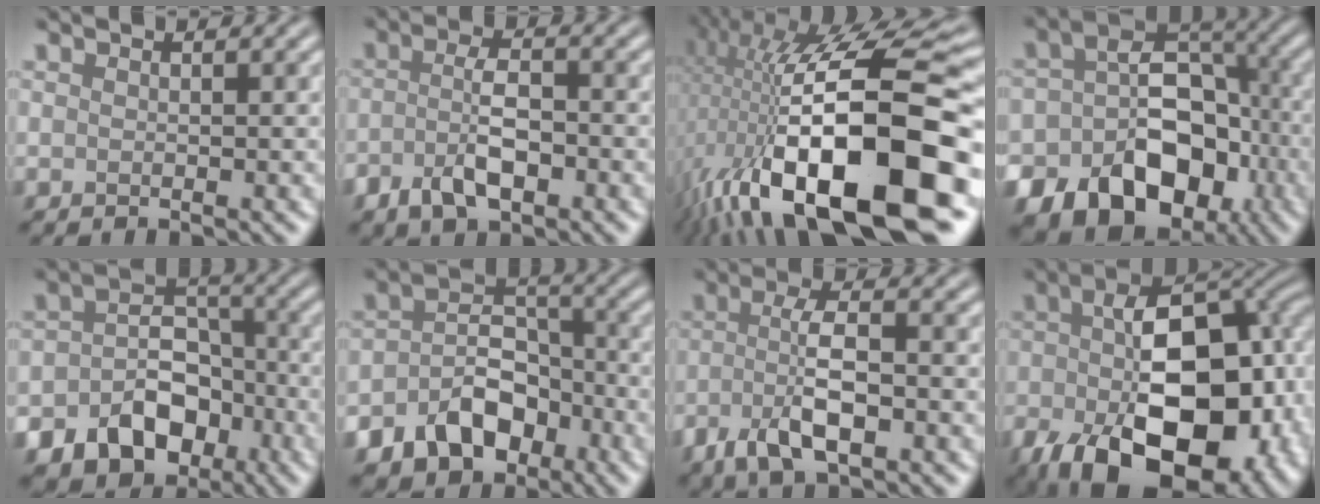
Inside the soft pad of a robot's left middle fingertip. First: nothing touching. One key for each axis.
{"total": 4.0, "fx": -1.7, "fy": 1.7, "fz": 3.2, "tx": -0.062, "ty": 0.004, "tz": -0.035}
{"total": 19.2, "fx": -3.2, "fy": 7.1, "fz": 17.5, "tx": -0.292, "ty": 0.016, "tz": -0.057}
{"total": 13.7, "fx": -6.0, "fy": 9.7, "fz": 7.6, "tx": -0.105, "ty": -0.007, "tz": -0.096}
{"total": 9.1, "fx": -4.4, "fy": 6.6, "fz": 4.5, "tx": -0.068, "ty": 0.004, "tz": -0.072}
{"total": 7.5, "fx": -4.0, "fy": 4.9, "fz": 3.9, "tx": -0.062, "ty": -0.003, "tz": -0.068}
{"total": 5.3, "fx": -2.1, "fy": 1.7, "fz": 4.6, "tx": -0.092, "ty": 0.004, "tz": -0.041}
{"total": 17.5, "fx": -4.9, "fy": 10.2, "fz": 13.4, "tx": -0.192, "ty": -0.039, "tz": -0.056}